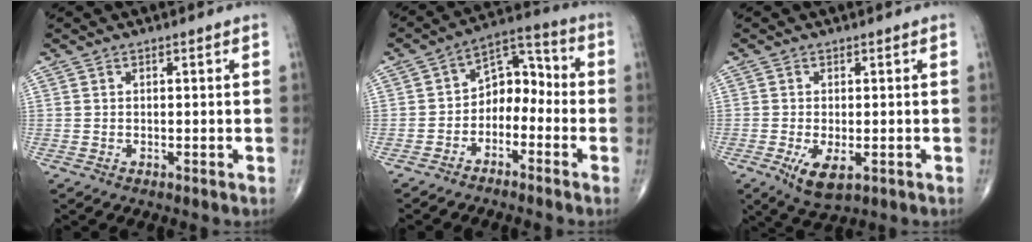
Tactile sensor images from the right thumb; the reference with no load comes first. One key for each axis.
{"total": 8.5, "fx": -2.9, "fy": 6.0, "fz": 5.4, "tx": -0.050, "ty": 0.059, "tz": -0.063}
{"total": 5.7, "fx": -2.0, "fy": 2.6, "fz": 4.7, "tx": -0.083, "ty": -0.012, "tz": -0.028}